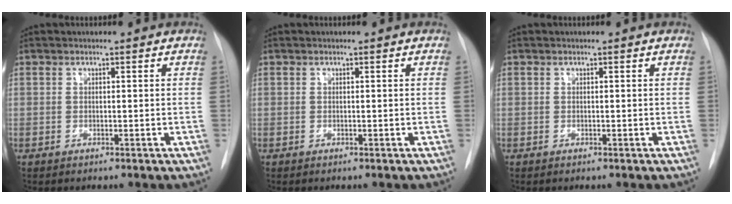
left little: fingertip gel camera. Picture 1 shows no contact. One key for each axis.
{"total": 0.0}
{"total": 0.0}